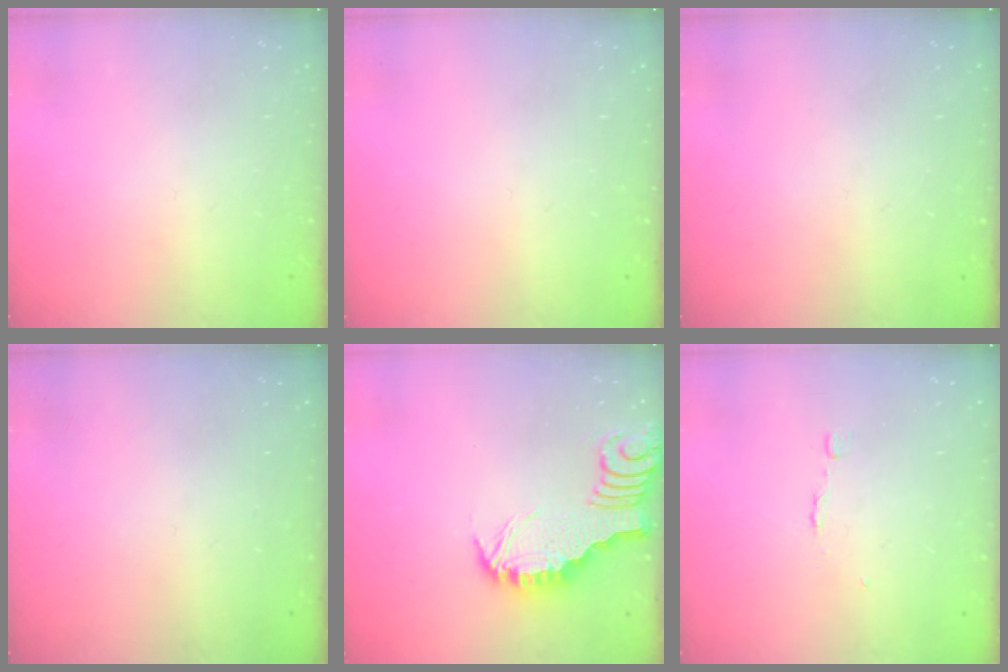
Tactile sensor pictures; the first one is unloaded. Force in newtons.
{"total": 0.0}
{"total": 0.0}
{"total": 1.4, "press": 1.4, "slide": 0.1}
{"total": 3.3, "press": 3.2, "slide": 0.3}
{"total": 2.7, "press": 2.7, "slide": 0.2}